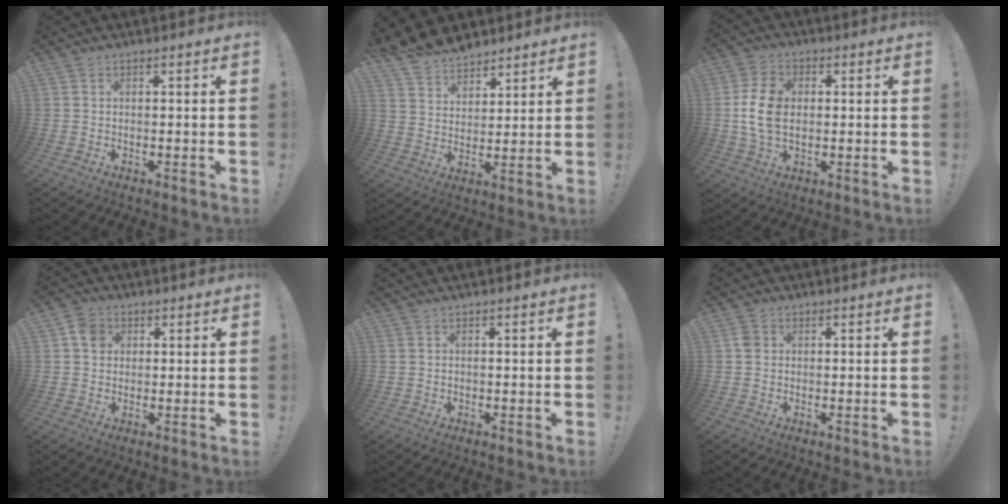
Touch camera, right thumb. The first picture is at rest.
{"total": 9.5, "force": [8.6, 4.0, 1.0], "torque": [-0.032, -0.071, 0.167]}
{"total": 11.7, "force": [0.1, 8.2, 8.3], "torque": [-0.156, 0.004, 0.004]}
{"total": 5.9, "force": [1.6, 5.1, 2.4], "torque": [-0.034, 0.008, 0.032]}
{"total": 0.0}
{"total": 2.5, "force": [0.4, 2.2, 1.1], "torque": [-0.012, 0.003, 0.007]}